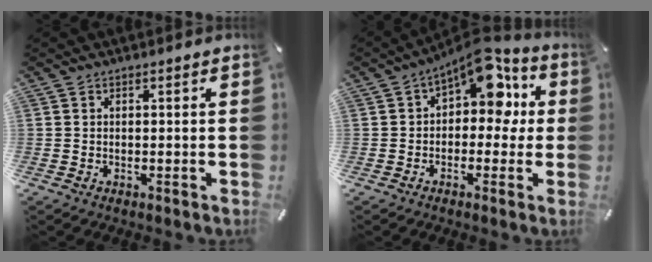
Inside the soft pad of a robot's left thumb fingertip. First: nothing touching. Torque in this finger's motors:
{"motor_torque": [1.46, 1.73, 0.38, -0.09, 0.13]}